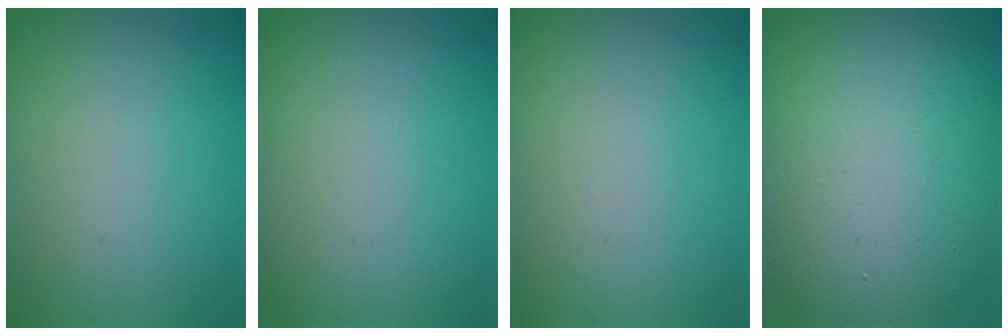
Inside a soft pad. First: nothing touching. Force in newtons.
{"total": 0.0}
{"total": 0.0}
{"total": 13.5, "press": 13.5, "slide": 0.9}